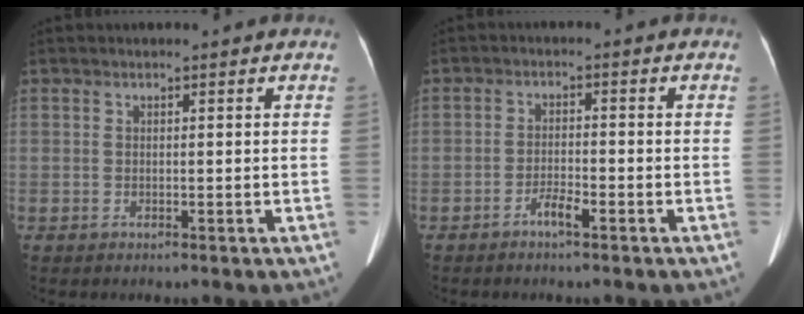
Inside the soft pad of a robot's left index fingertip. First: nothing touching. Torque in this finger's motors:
{"motor_torque": [-0.05, 0.05, 0.05, 0.00]}